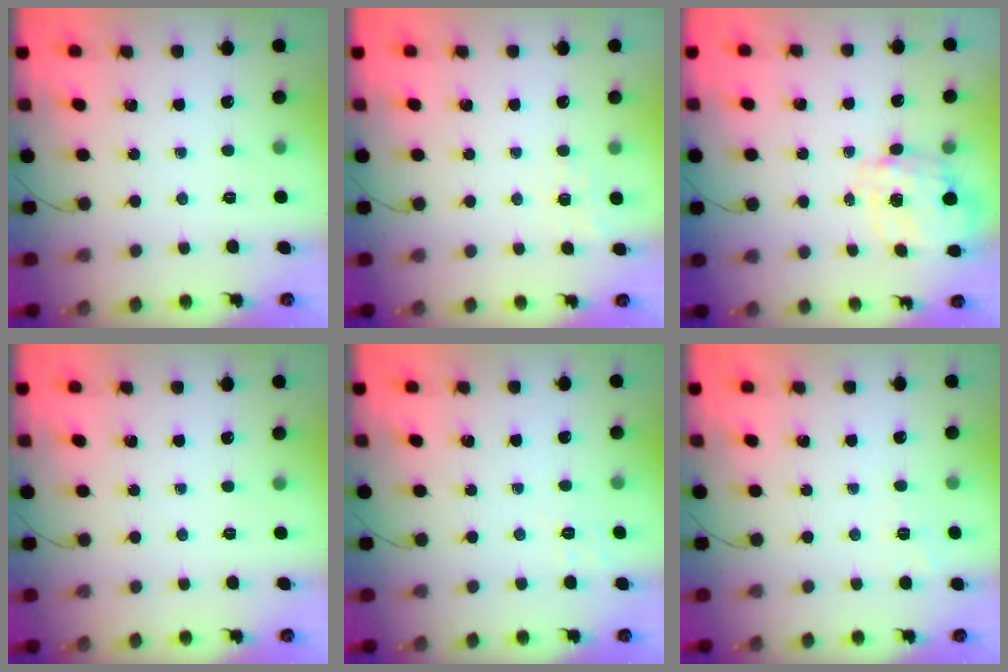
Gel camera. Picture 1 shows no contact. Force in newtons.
{"total": 5.4, "press": 5.2, "slide": 1.3}
{"total": 2.5, "press": 2.3, "slide": 1.0}
{"total": 0.0}
{"total": 2.8, "press": 2.3, "slide": 1.7}
{"total": 2.0, "press": 1.3, "slide": 1.5}